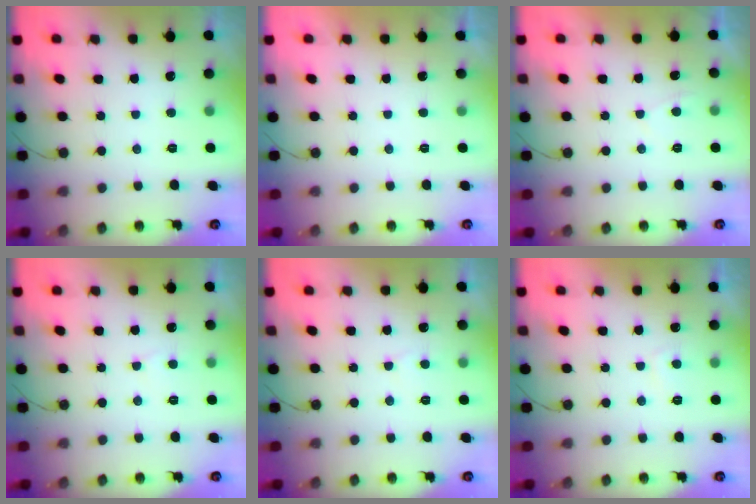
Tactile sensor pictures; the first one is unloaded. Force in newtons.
{"total": 2.3, "press": 2.3, "slide": 0.4}
{"total": 0.9, "press": 0.7, "slide": 0.5}
{"total": 2.5, "press": 2.4, "slide": 0.4}
{"total": 2.5, "press": 2.4, "slide": 0.4}
{"total": 1.6, "press": 1.5, "slide": 0.5}